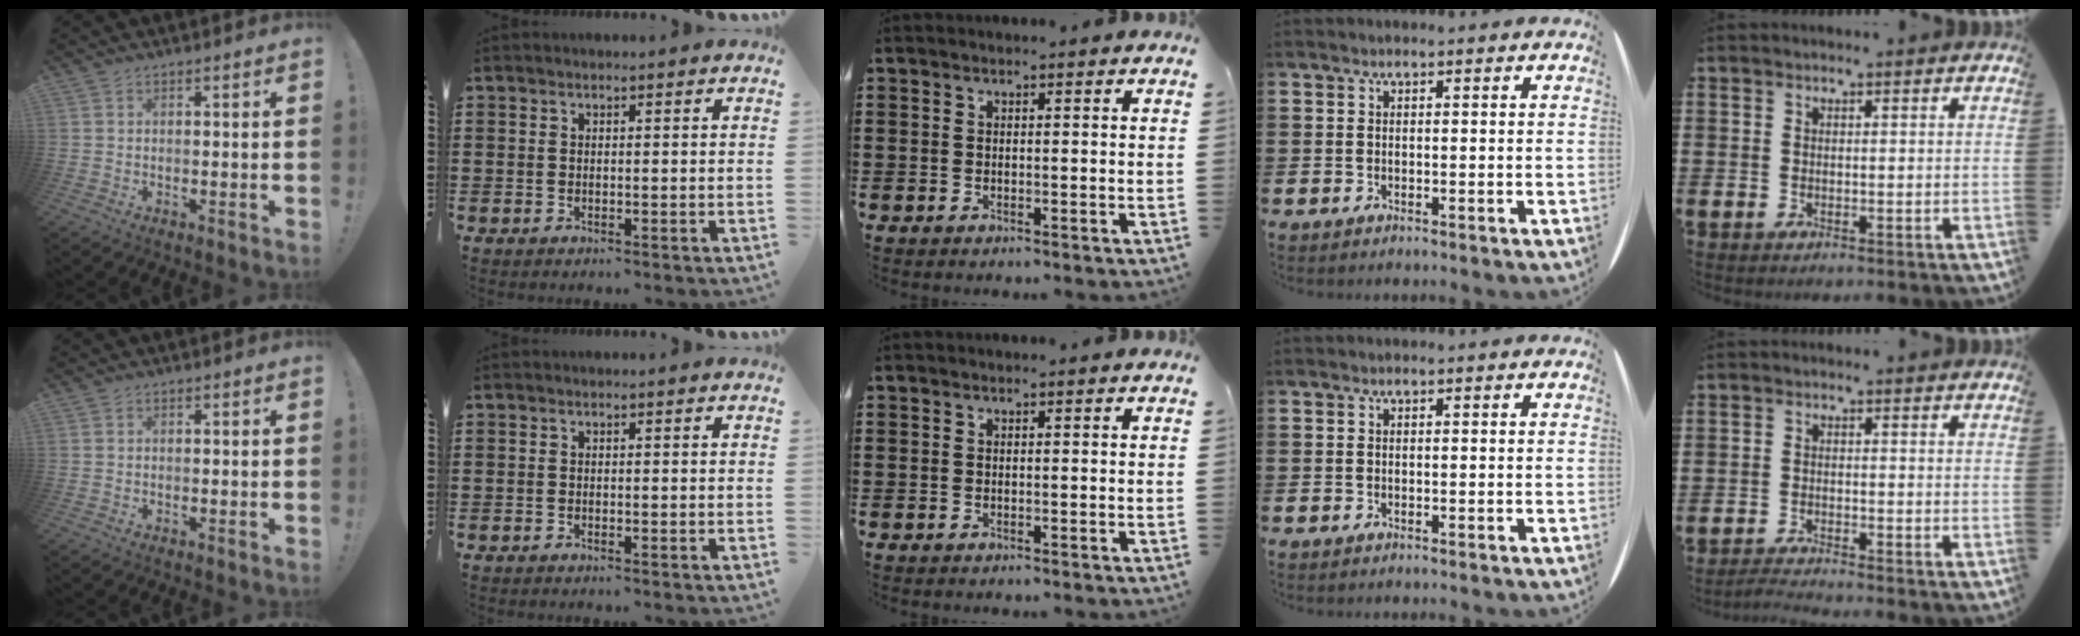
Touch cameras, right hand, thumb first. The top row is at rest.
{"little": {"total": 1.5, "force": [-1.5, -0.2, 0.4], "torque": [-0.007, 0.001, -0.029]}}